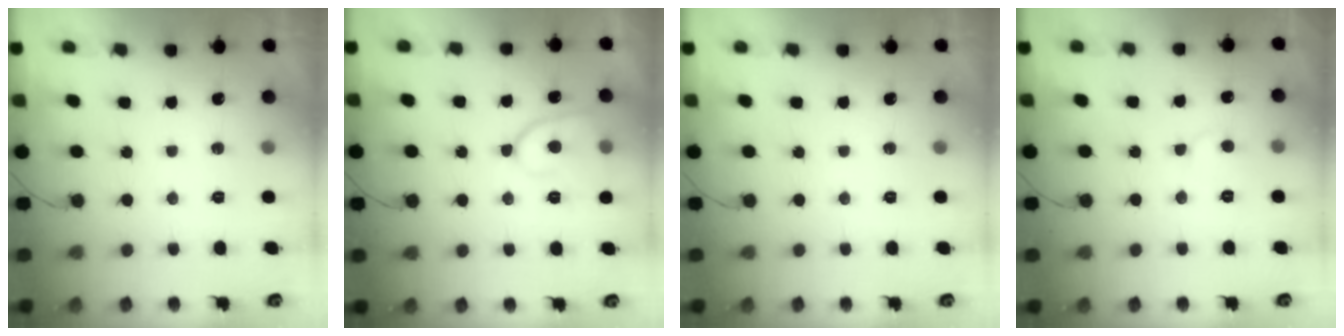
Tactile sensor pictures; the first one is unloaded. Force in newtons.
{"total": 10.8, "press": 10.7, "slide": 1.4}
{"total": 0.0}
{"total": 5.8, "press": 5.8, "slide": 0.4}